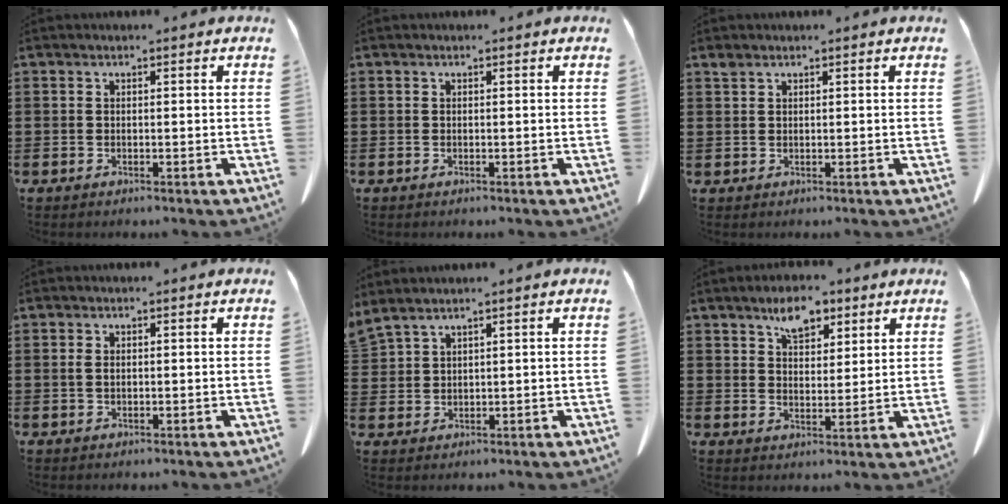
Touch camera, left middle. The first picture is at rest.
{"total": 0.0}
{"total": 0.9, "force": [0.7, 0.5, 0.2], "torque": [-0.007, 0.001, 0.015]}
{"total": 1.2, "force": [0.2, 0.6, 1.0], "torque": [-0.023, 0.003, 0.002]}
{"total": 1.9, "force": [1.8, 0.0, 0.5], "torque": [-0.015, -0.002, 0.035]}
{"total": 6.7, "force": [4.8, 3.3, 3.4], "torque": [-0.056, -0.008, 0.082]}